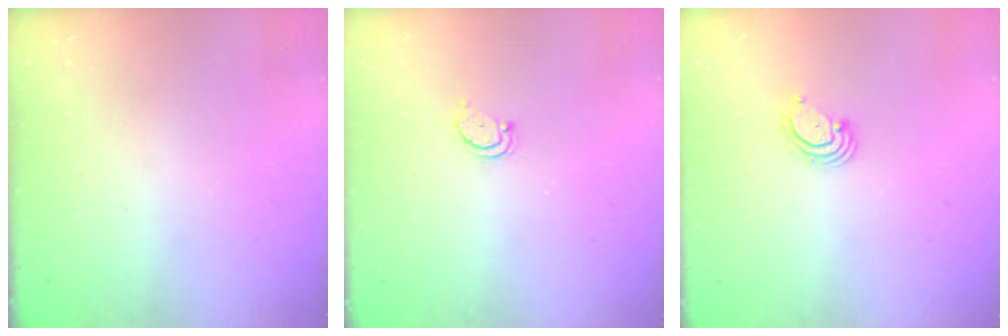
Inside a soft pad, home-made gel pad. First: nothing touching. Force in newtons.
{"total": 2.5, "press": 2.4, "slide": 0.5}
{"total": 3.0, "press": 3.0, "slide": 0.3}